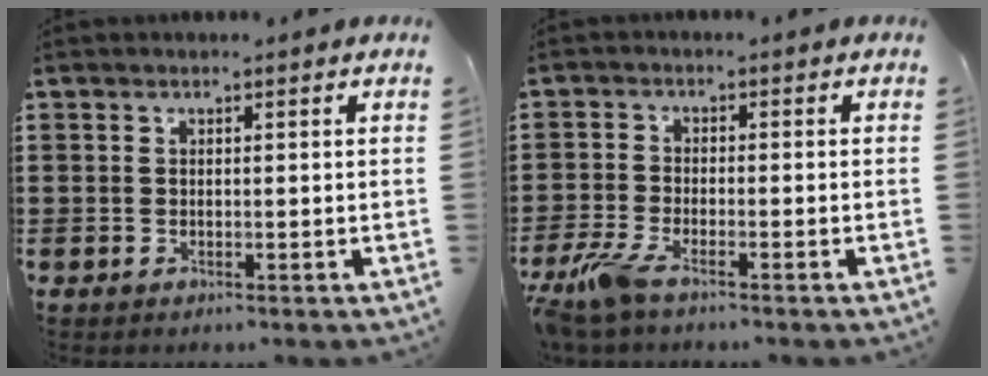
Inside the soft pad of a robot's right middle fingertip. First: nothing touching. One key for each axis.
{"total": 4.6, "fx": -3.4, "fy": 0.7, "fz": 3.0, "tx": -0.084, "ty": -0.016, "tz": -0.072}